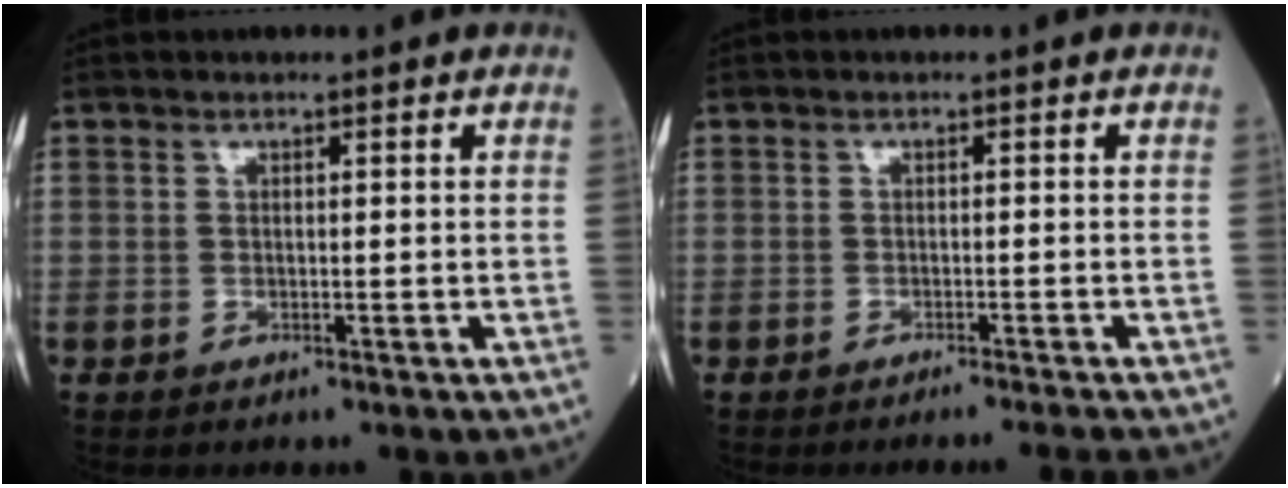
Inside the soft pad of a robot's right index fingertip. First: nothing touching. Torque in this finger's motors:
{"motor_torque": [-0.09, -0.13, 0.08, 0.02]}